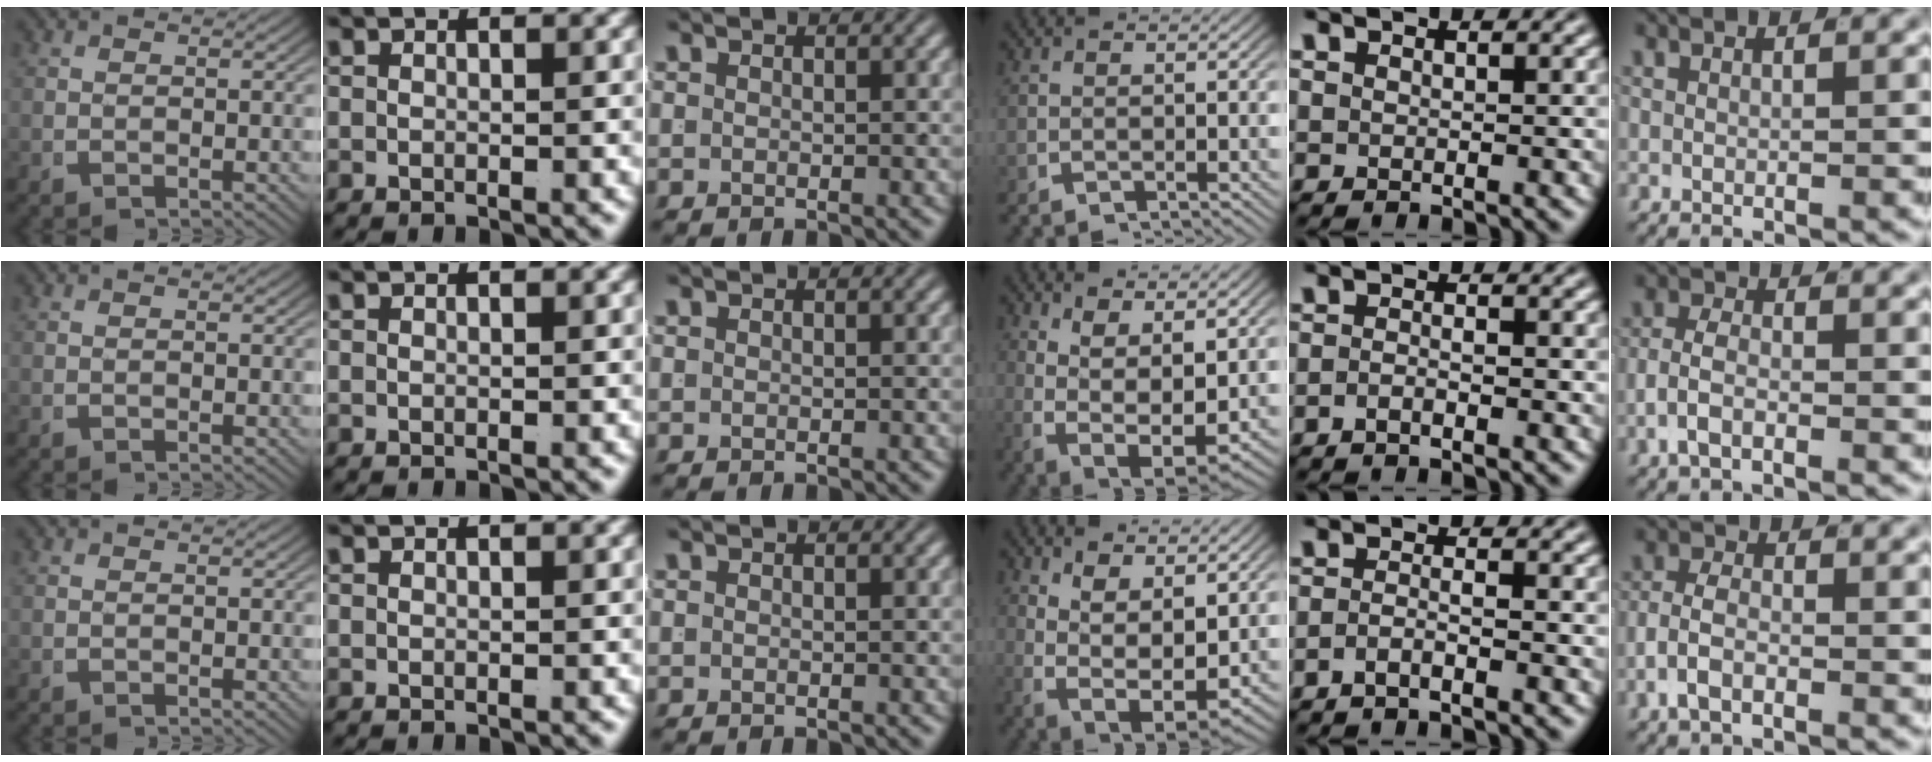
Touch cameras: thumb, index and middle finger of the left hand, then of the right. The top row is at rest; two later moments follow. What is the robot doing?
{"motion": "lift_and_place", "object": "shirt"}